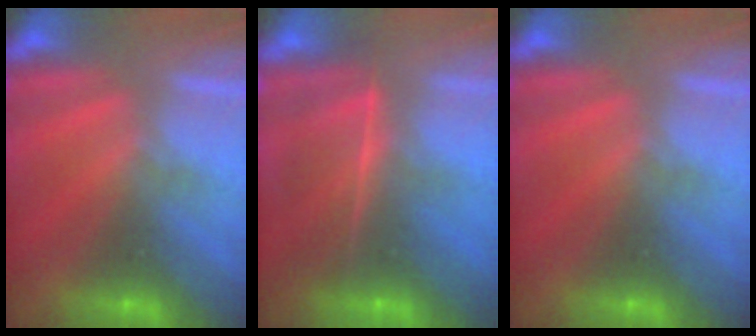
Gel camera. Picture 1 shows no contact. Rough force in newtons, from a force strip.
{"total": 7.5}
{"total": 0.0}